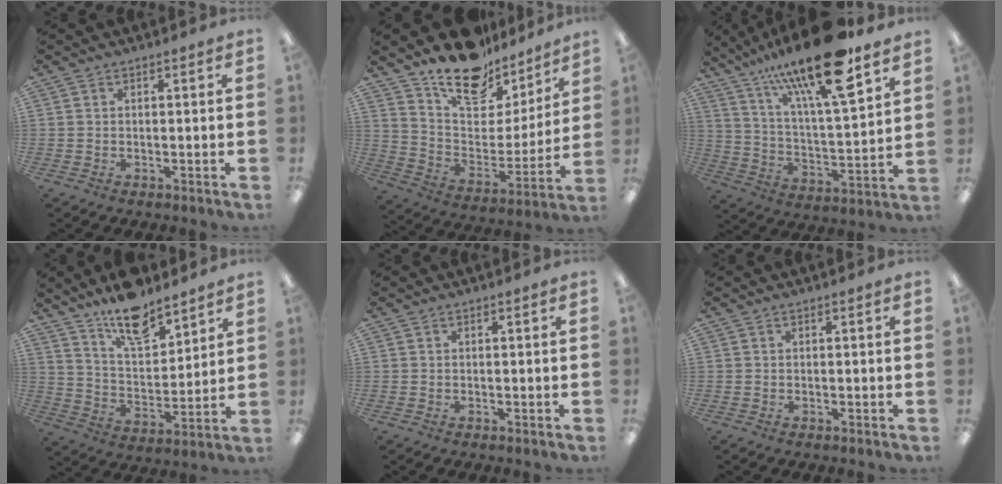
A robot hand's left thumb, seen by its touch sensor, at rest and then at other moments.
{"total": 18.5, "force": [14.6, 8.8, 7.1], "torque": [-0.127, -0.103, 0.263]}
{"total": 22.1, "force": [15.7, 5.1, 14.6], "torque": [-0.255, -0.093, 0.257]}
{"total": 13.5, "force": [11.4, 4.6, 5.7], "torque": [-0.098, -0.072, 0.205]}
{"total": 0.0}
{"total": 0.0}